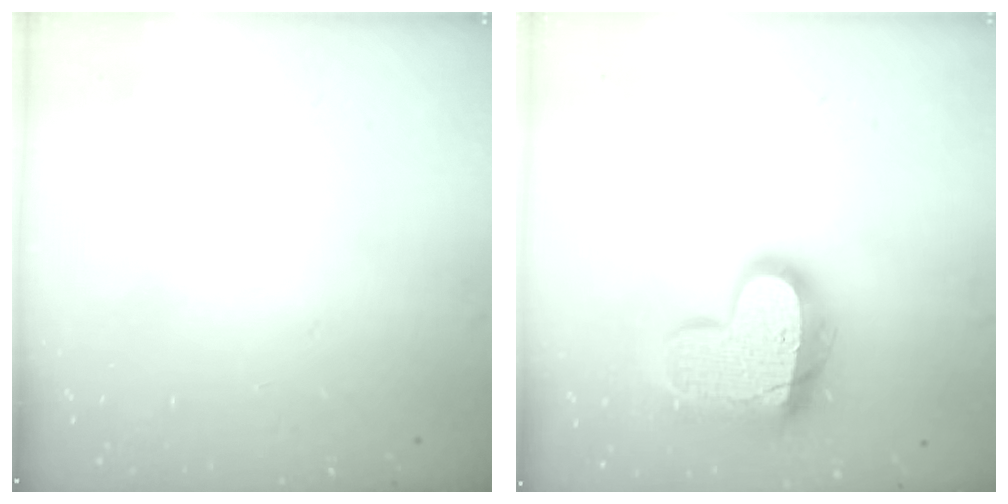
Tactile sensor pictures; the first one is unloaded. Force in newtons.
{"total": 18.3, "press": 18.2, "slide": 1.2}